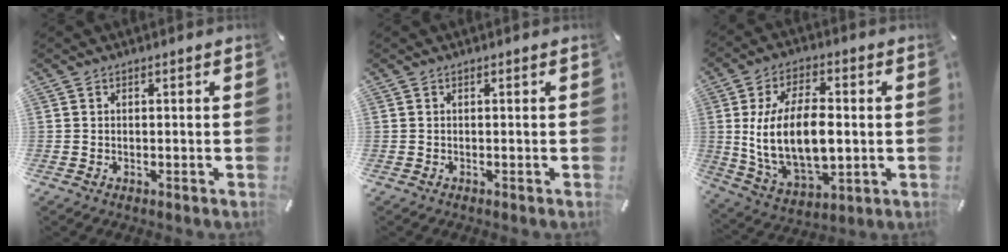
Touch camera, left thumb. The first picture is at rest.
{"total": 0.0}
{"total": 17.7, "force": [0.4, 10.3, 14.4], "torque": [-0.291, -0.004, 0.008]}